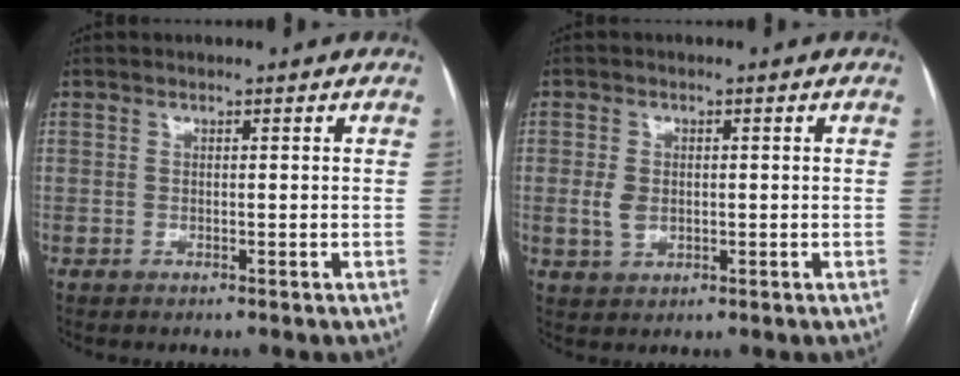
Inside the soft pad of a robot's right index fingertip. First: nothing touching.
{"total": 3.5, "force": [0.0, 2.5, 2.4], "torque": [-0.051, 0.004, 0.006]}